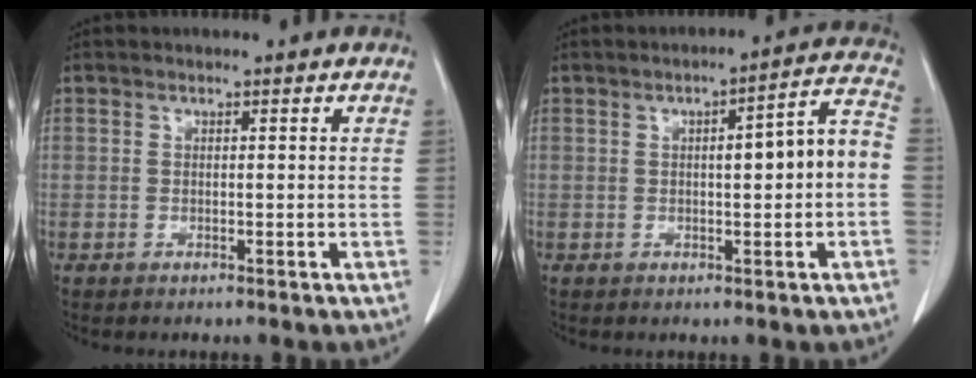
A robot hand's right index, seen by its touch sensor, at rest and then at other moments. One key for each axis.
{"total": 8.1, "fx": -0.4, "fy": 0.8, "fz": 8.0, "tx": -0.108, "ty": 0.029, "tz": -0.008}